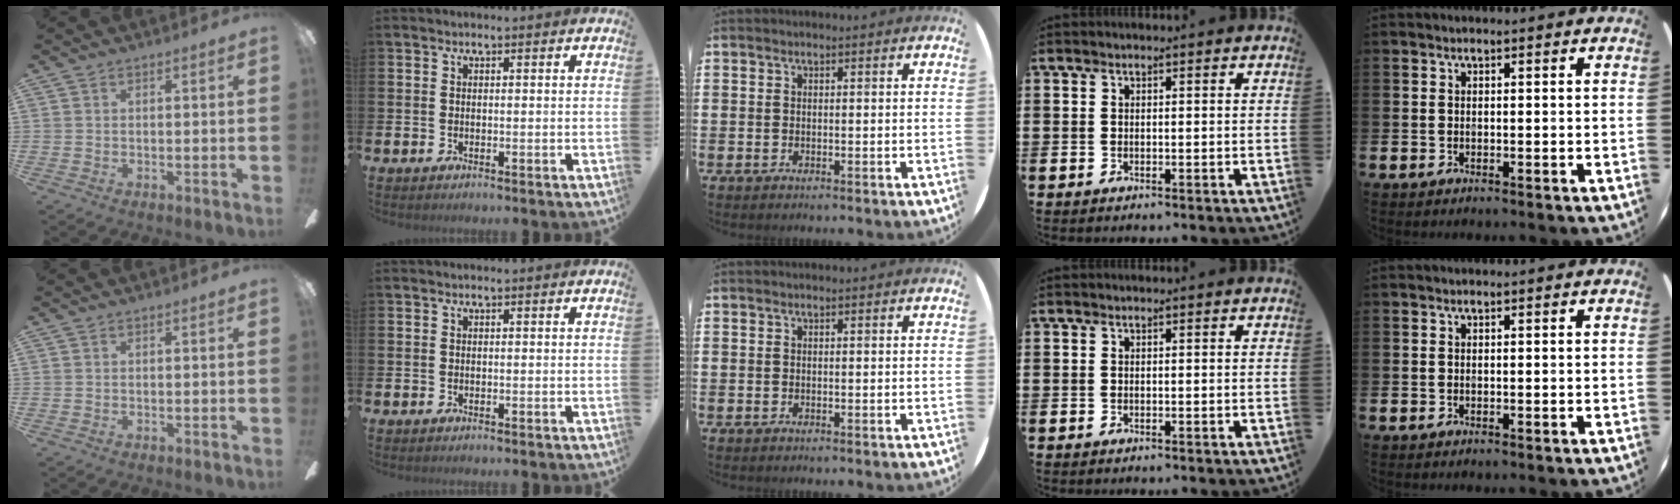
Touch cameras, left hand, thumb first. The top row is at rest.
{}